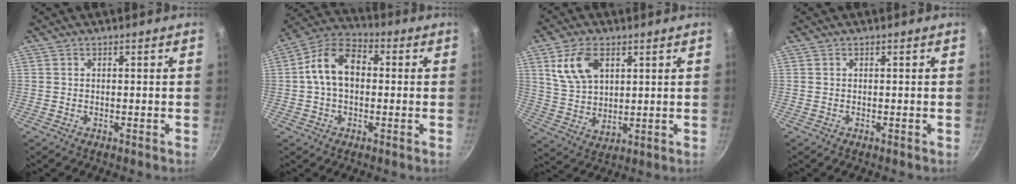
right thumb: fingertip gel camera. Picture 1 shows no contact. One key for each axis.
{"total": 11.2, "fx": 0.8, "fy": 7.6, "fz": 8.2, "tx": -0.123, "ty": 0.032, "tz": -0.005}
{"total": 10.5, "fx": 4.4, "fy": 6.3, "fz": 7.2, "tx": -0.125, "ty": -0.019, "tz": 0.090}
{"total": 0.0}